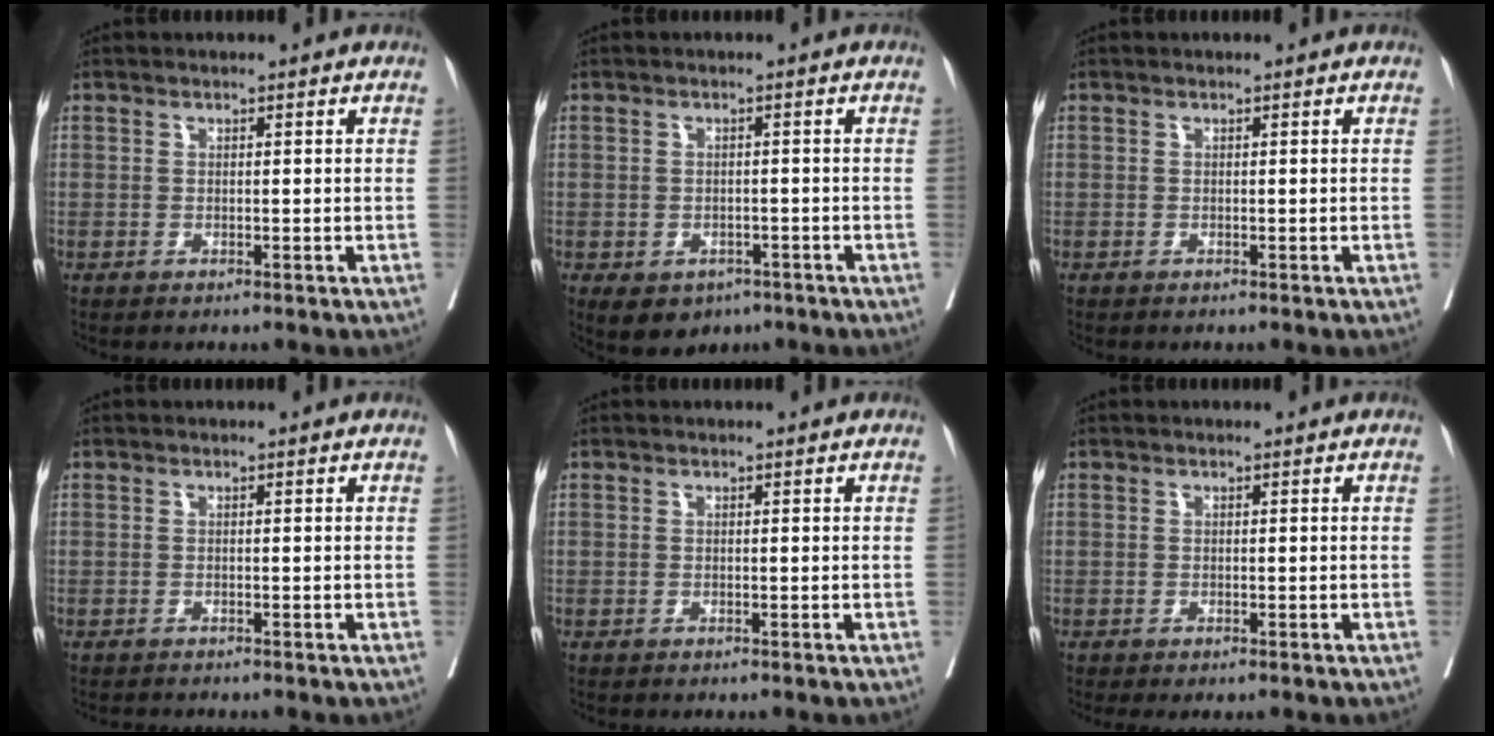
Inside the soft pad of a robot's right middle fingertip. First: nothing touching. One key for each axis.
{"total": 6.3, "fx": -3.8, "fy": 4.3, "fz": 2.5, "tx": -0.031, "ty": 0.002, "tz": -0.047}
{"total": 0.0}
{"total": 1.3, "fx": -1.3, "fy": 0.0, "fz": 0.2, "tx": -0.006, "ty": -0.003, "tz": -0.020}
{"total": 0.0}
{"total": 0.8, "fx": -0.6, "fy": 0.2, "fz": 0.4, "tx": -0.004, "ty": -0.003, "tz": -0.010}